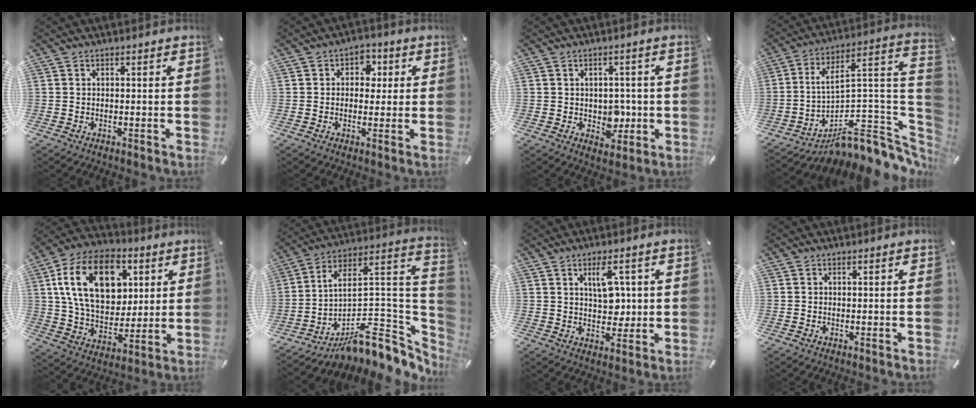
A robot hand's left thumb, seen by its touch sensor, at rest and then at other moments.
{"total": 4.4, "force": [0.1, 3.8, 2.2], "torque": [-0.017, 0.002, -0.008]}
{"total": 5.3, "force": [-0.6, 4.5, 2.9], "torque": [-0.029, -0.001, -0.010]}
{"total": 14.3, "force": [-5.9, 7.5, 10.7], "torque": [-0.107, -0.029, -0.092]}
{"total": 21.0, "force": [6.2, 14.5, 13.7], "torque": [-0.258, -0.003, 0.111]}
{"total": 15.5, "force": [-6.5, 8.6, 11.1], "torque": [-0.120, -0.038, -0.103]}
{"total": 7.9, "force": [2.4, 4.8, 5.8], "torque": [-0.082, -0.005, 0.038]}
{"total": 0.0}